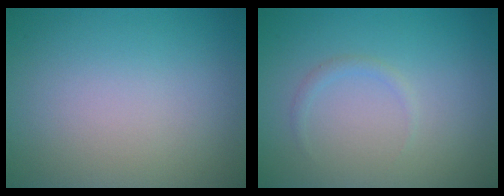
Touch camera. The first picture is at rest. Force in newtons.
{"total": 0.7, "press": 0.7, "slide": 0.1}